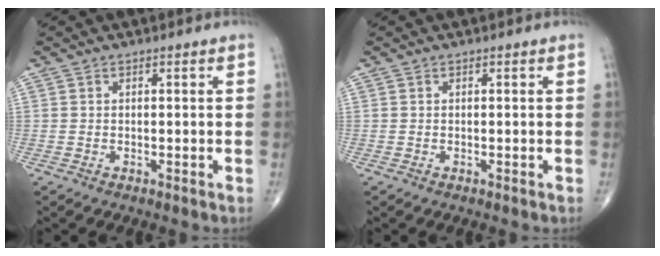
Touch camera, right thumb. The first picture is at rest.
{"total": 0.0}